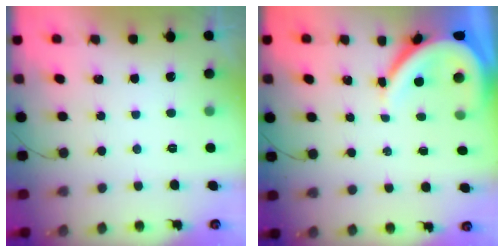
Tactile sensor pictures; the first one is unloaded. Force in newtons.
{"total": 8.9, "press": 8.8, "slide": 1.0}